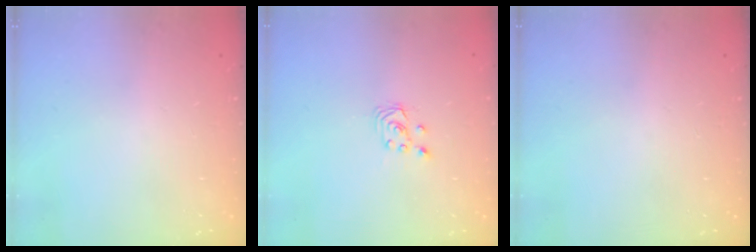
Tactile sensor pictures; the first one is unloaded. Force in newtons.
{"total": 2.6, "press": 2.6, "slide": 0.3}
{"total": 0.0}